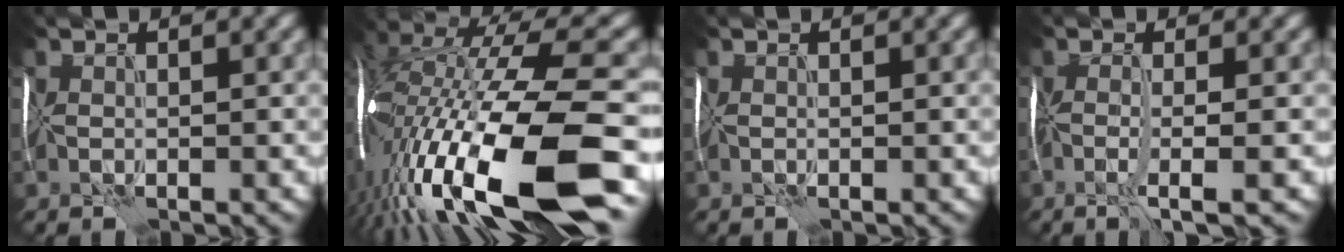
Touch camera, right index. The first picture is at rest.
{"total": 15.8, "force": [-5.7, 5.0, 13.9], "torque": [-0.263, -0.002, -0.090]}
{"total": 0.0}
{"total": 3.3, "force": [-1.6, 0.5, 2.8], "torque": [-0.055, -0.005, -0.030]}